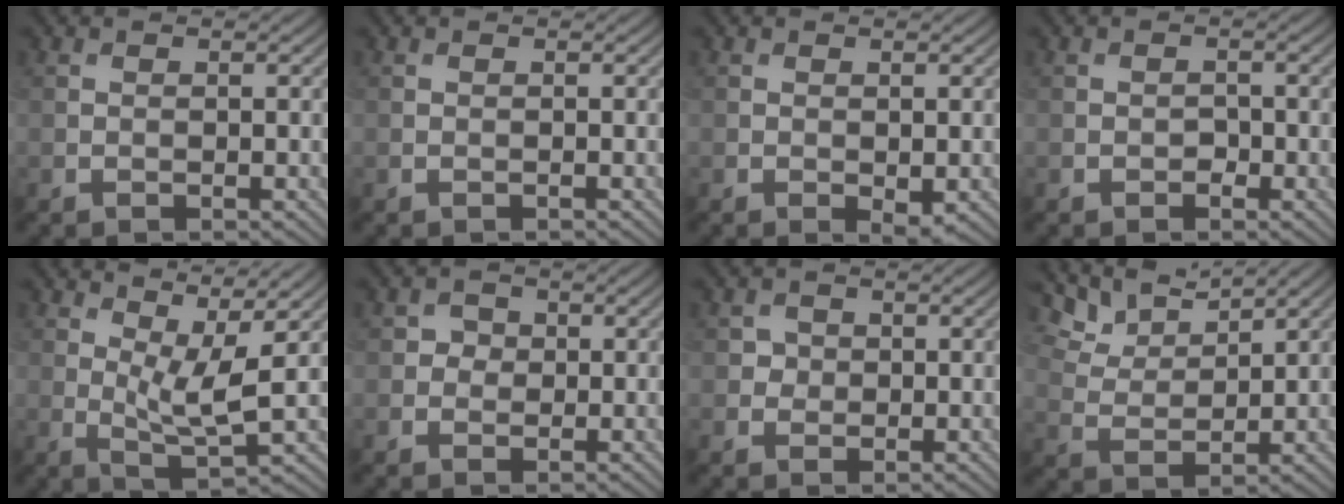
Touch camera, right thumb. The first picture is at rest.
{"total": 0.0}
{"total": 1.4, "force": [-0.4, 0.7, 1.2], "torque": [-0.018, -0.009, -0.005]}
{"total": 1.1, "force": [-0.5, 0.9, 0.6], "torque": [-0.007, -0.002, -0.010]}
{"total": 5.6, "force": [2.5, 1.5, 4.7], "torque": [-0.092, -0.004, 0.045]}
{"total": 1.5, "force": [0.1, 1.5, 0.4], "torque": [-0.001, 0.000, -0.003]}
{"total": 1.5, "force": [0.0, 1.4, 0.3], "torque": [0.000, -0.002, -0.002]}
{"total": 6.1, "force": [5.2, 1.7, 2.7], "torque": [-0.075, 0.005, 0.102]}